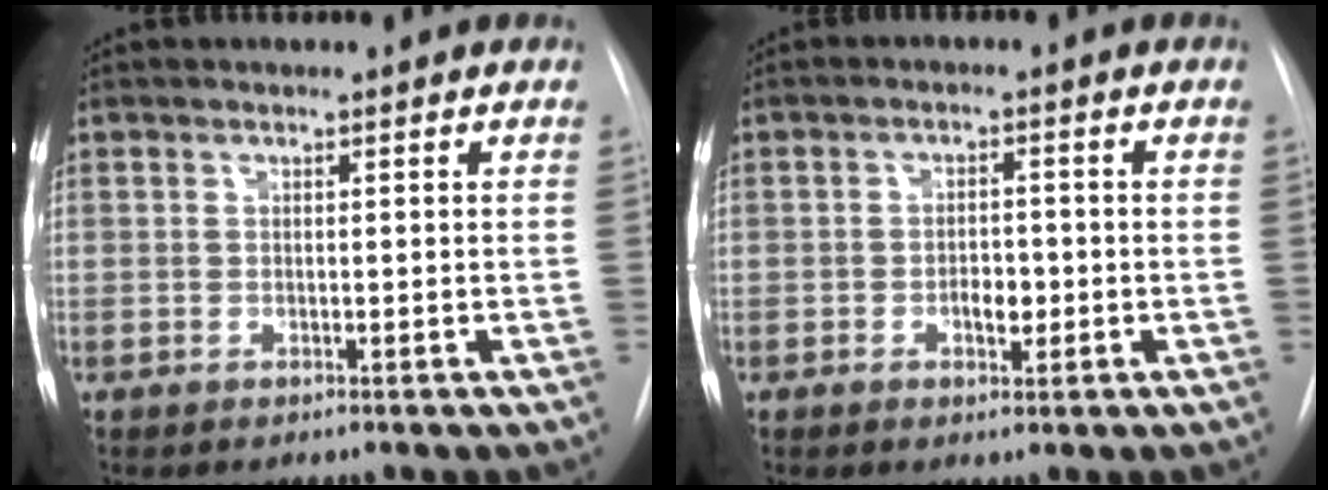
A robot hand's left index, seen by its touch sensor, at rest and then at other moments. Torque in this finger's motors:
{"motor_torque": [0.19, 0.04, 0.04, 0.01]}